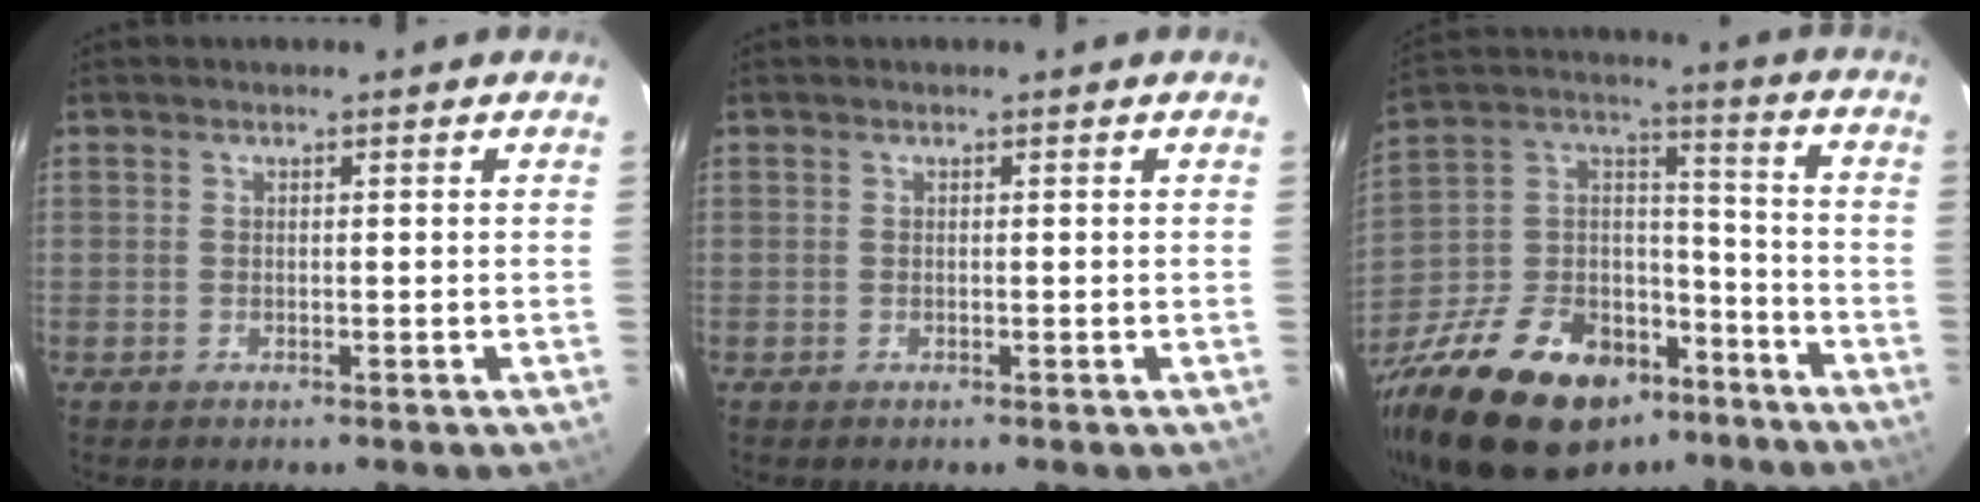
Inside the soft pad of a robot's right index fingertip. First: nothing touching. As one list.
[{"total": 0.0}, {"total": 30.8, "force": [-19.9, 16.3, 17.0], "torque": [-0.354, 0.019, -0.308]}]